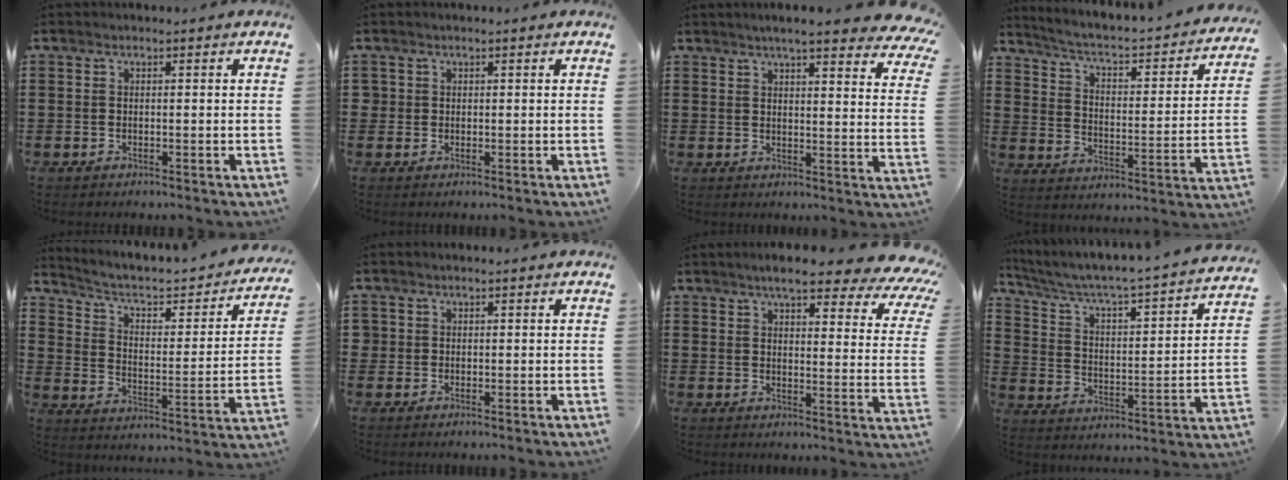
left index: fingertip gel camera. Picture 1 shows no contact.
{"total": 1.1, "force": [0.4, 1.0, 0.1], "torque": [-0.006, 0.005, 0.008]}
{"total": 5.9, "force": [5.1, -0.1, 2.9], "torque": [-0.065, -0.018, 0.087]}
{"total": 2.9, "force": [1.8, 0.7, 2.1], "torque": [-0.054, -0.028, 0.018]}
{"total": 3.9, "force": [2.5, 1.7, 2.4], "torque": [-0.063, -0.023, 0.032]}
{"total": 1.3, "force": [0.5, 1.2, 0.2], "torque": [-0.007, 0.006, 0.008]}
{"total": 7.9, "force": [6.3, 1.0, 4.7], "torque": [-0.087, -0.034, 0.103]}
{"total": 2.9, "force": [2.3, 0.1, 1.9], "torque": [-0.053, -0.036, 0.023]}